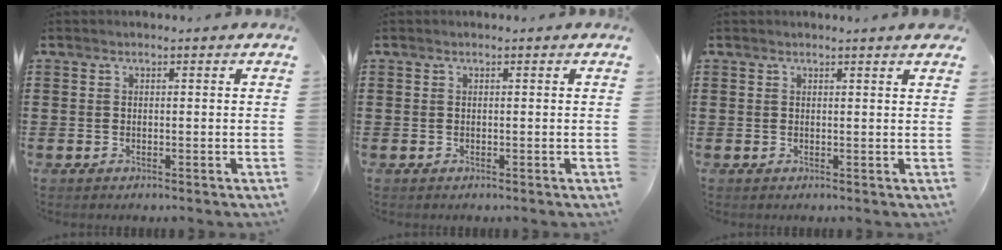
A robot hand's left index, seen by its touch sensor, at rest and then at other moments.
{"total": 0.0}
{"total": 1.4, "force": [1.2, -0.2, 0.8], "torque": [-0.007, -0.005, 0.020]}